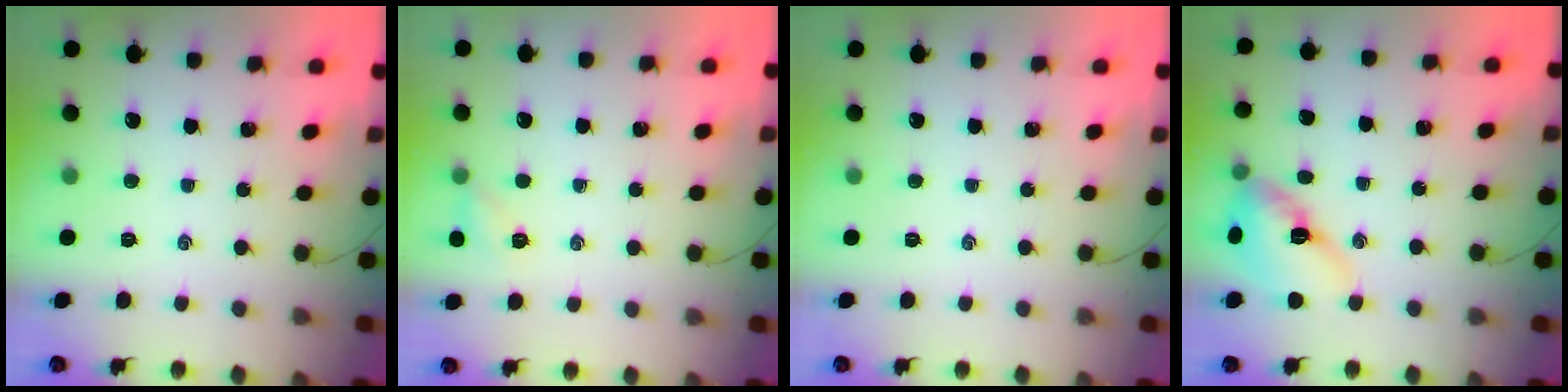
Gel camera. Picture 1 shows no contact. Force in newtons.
{"total": 4.2, "press": 4.0, "slide": 1.3}
{"total": 0.0}
{"total": 15.0, "press": 14.8, "slide": 2.2}